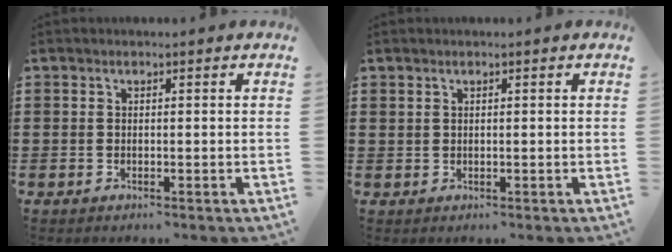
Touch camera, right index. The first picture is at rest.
{"total": 0.6, "force": [0.4, 0.3, 0.2], "torque": [-0.006, 0.001, 0.008]}